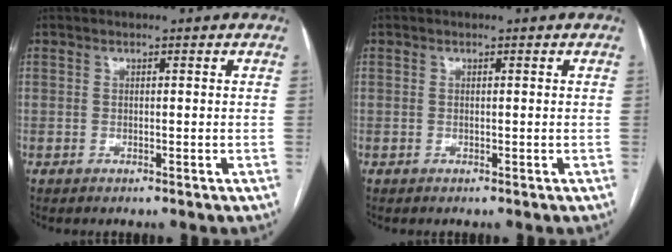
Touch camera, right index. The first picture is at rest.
{"total": 0.0}